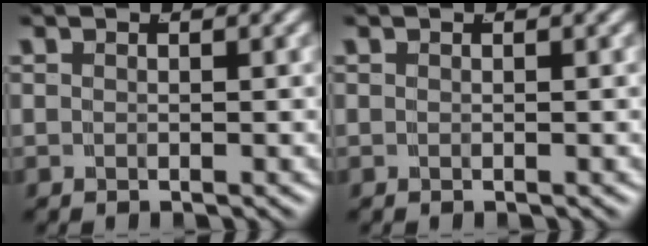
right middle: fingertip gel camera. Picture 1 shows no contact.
{"total": 0.0}